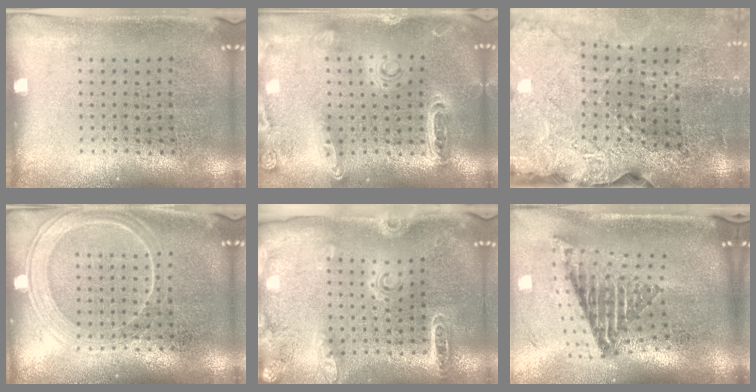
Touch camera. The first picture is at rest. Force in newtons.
{"total": 1.2, "press": 1.2, "slide": 0.3}
{"total": 3.4, "press": 3.0, "slide": 1.4}
{"total": 2.4, "press": 2.4, "slide": 0.4}
{"total": 1.7, "press": 1.7, "slide": 0.1}
{"total": 2.6, "press": 1.6, "slide": 2.0}